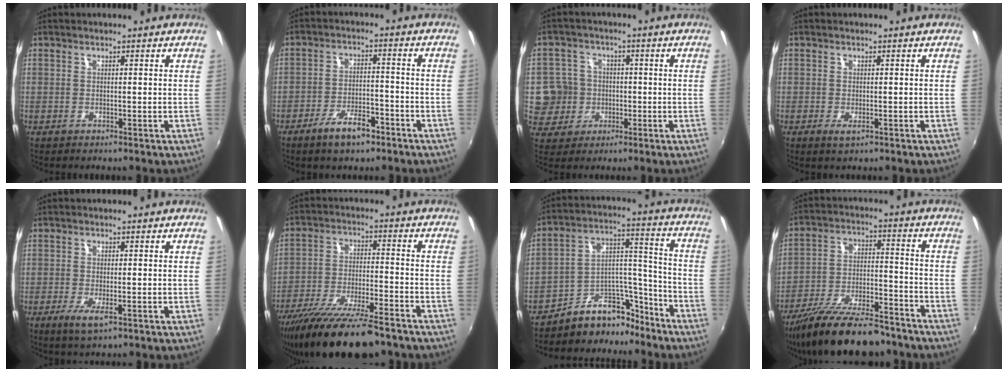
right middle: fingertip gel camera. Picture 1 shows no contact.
{"total": 7.1, "force": [-5.1, 1.8, 4.7], "torque": [-0.095, -0.004, -0.083]}
{"total": 6.8, "force": [-0.8, 6.7, 0.8], "torque": [-0.036, 0.005, -0.014]}
{"total": 1.2, "force": [-0.5, -0.3, 1.0], "torque": [-0.014, -0.009, -0.008]}
{"total": 3.7, "force": [-1.8, 0.1, 3.2], "torque": [-0.065, -0.018, -0.031]}
{"total": 18.4, "force": [-14.7, 3.1, 10.5], "torque": [-0.201, -0.046, -0.241]}
{"total": 11.1, "force": [-9.4, 5.1, 2.9], "torque": [-0.030, 0.065, -0.145]}
{"total": 19.4, "force": [-15.8, 4.9, 10.3], "torque": [-0.187, -0.029, -0.248]}